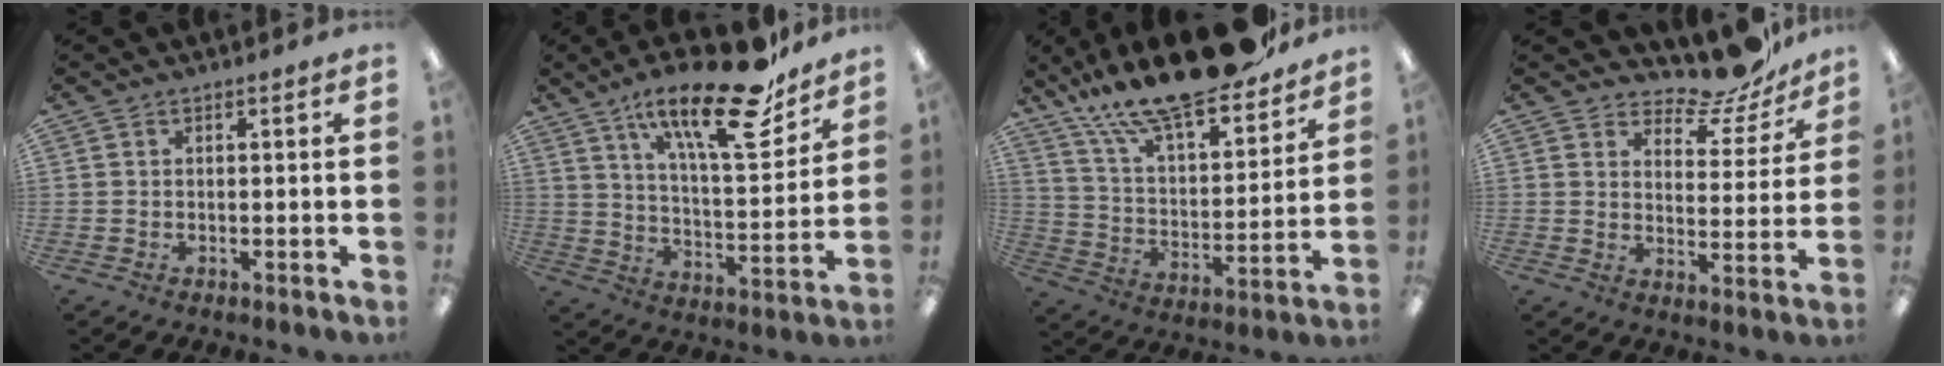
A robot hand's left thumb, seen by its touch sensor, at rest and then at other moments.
{"total": 24.2, "force": [16.0, 7.6, 16.4], "torque": [-0.248, -0.096, 0.259]}
{"total": 21.2, "force": [18.1, 4.7, 10.0], "torque": [-0.171, -0.126, 0.310]}
{"total": 11.1, "force": [10.2, 3.1, 3.2], "torque": [-0.033, -0.094, 0.178]}